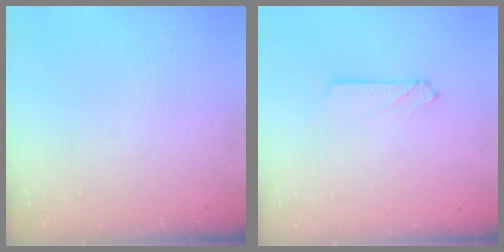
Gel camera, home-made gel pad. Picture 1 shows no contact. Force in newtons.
{"total": 2.7, "press": 2.7, "slide": 0.2}